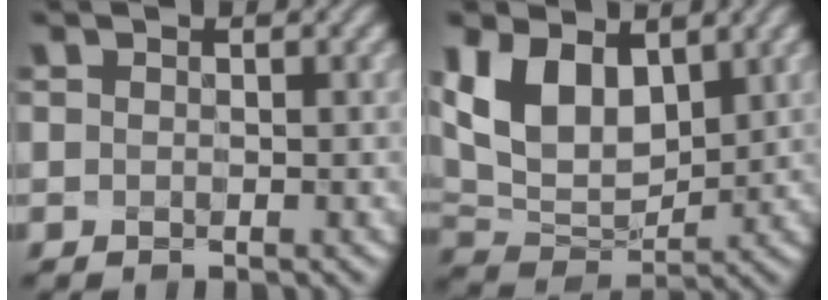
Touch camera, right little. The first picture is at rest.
{"total": 5.9, "force": [2.1, 3.7, 4.1], "torque": [-0.089, -0.013, 0.042]}